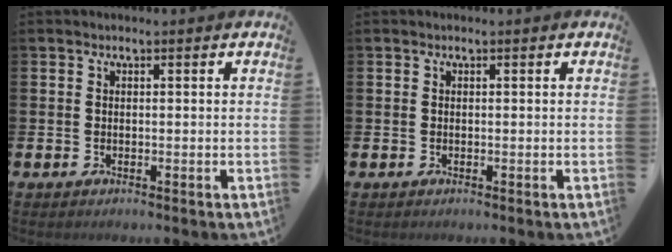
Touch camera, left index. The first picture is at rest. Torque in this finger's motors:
{"motor_torque": [-0.02, 0.01, 0.00, 0.00]}